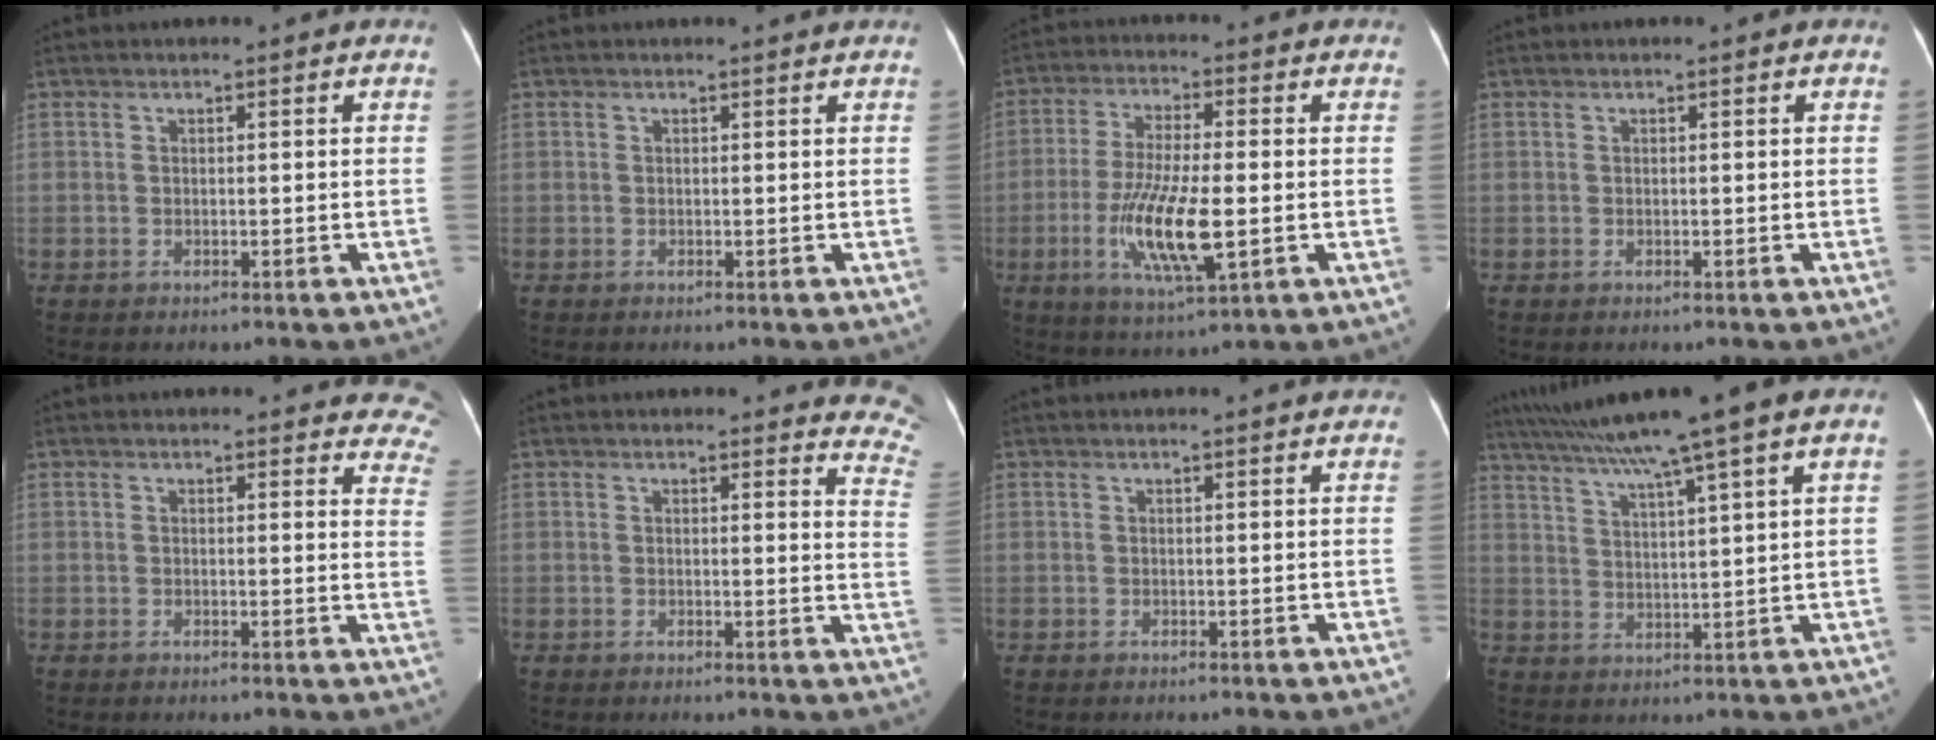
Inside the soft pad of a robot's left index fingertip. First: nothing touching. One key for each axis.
{"total": 0.9, "fx": 0.9, "fy": -0.1, "fz": 0.2, "tx": -0.011, "ty": -0.002, "tz": 0.004}
{"total": 11.5, "fx": -2.5, "fy": 2.1, "fz": 11.0, "tx": -0.221, "ty": -0.016, "tz": -0.043}
{"total": 0.0}
{"total": 9.0, "fx": 8.3, "fy": 3.0, "fz": 1.6, "tx": 0.028, "ty": -0.034, "tz": 0.045}
{"total": 9.2, "fx": 9.0, "fy": 1.8, "fz": 1.2, "tx": 0.026, "ty": -0.071, "tz": 0.047}
{"total": 4.6, "fx": 4.3, "fy": 0.5, "fz": 1.5, "tx": -0.019, "ty": 0.013, "tz": 0.032}
{"total": 13.6, "fx": 9.8, "fy": -1.3, "fz": 9.4, "tx": -0.154, "ty": 0.034, "tz": 0.148}